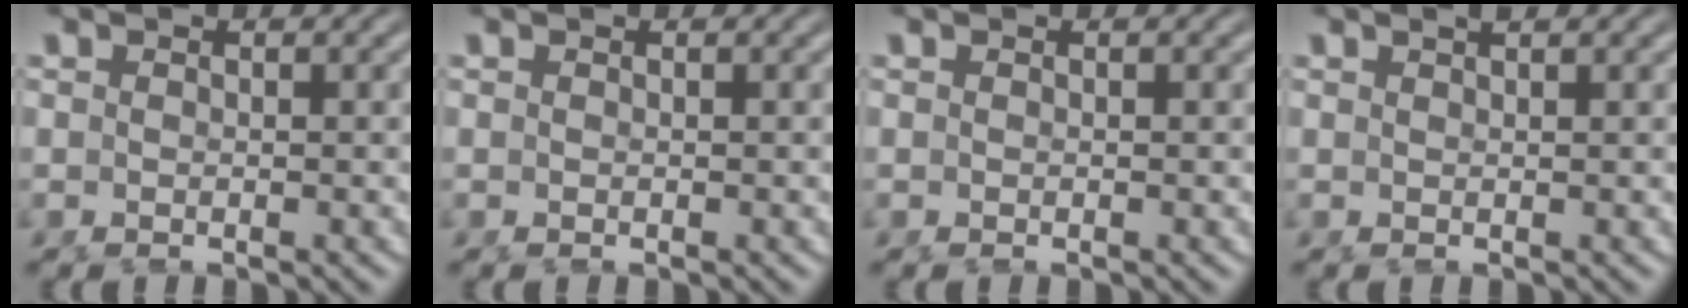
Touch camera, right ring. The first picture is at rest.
{"total": 0.0}
{"total": 0.0}
{"total": 0.9, "force": [0.8, 0.0, 0.5], "torque": [-0.005, 0.004, 0.015]}